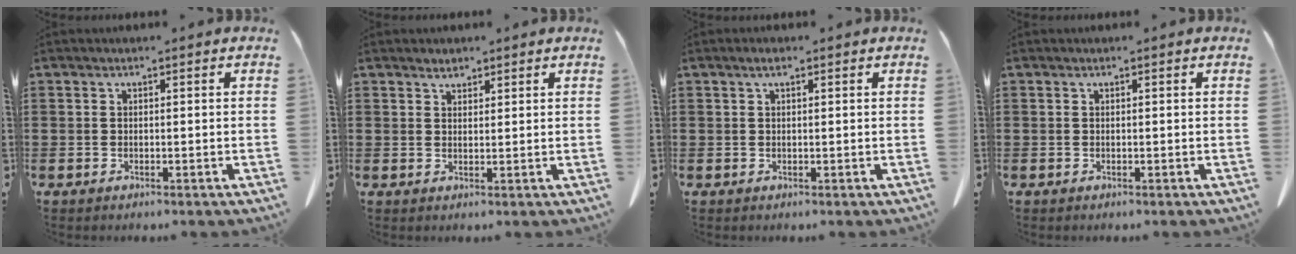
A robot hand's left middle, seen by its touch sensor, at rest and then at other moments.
{"total": 1.6, "force": [1.5, 0.6, 0.4], "torque": [-0.010, -0.001, 0.030]}
{"total": 1.1, "force": [0.7, 0.3, 0.8], "torque": [-0.017, 0.000, 0.012]}
{"total": 0.0}